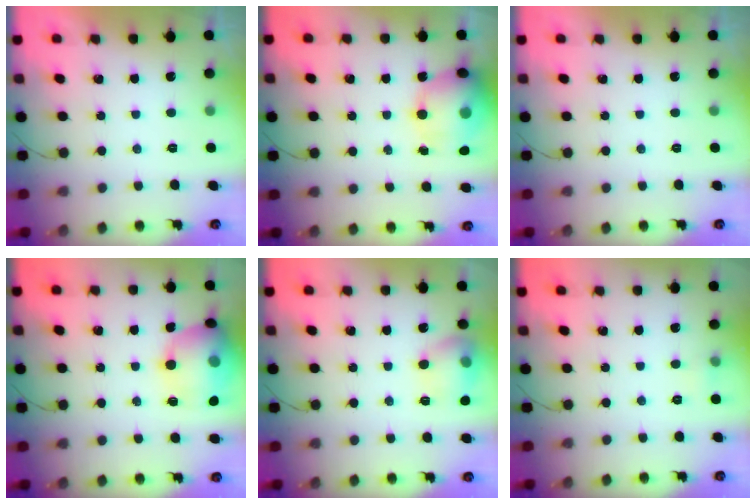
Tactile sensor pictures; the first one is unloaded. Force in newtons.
{"total": 17.5, "press": 17.2, "slide": 3.5}
{"total": 0.0}
{"total": 15.7, "press": 15.5, "slide": 2.6}
{"total": 11.8, "press": 11.7, "slide": 0.9}
{"total": 3.9, "press": 3.5, "slide": 1.6}